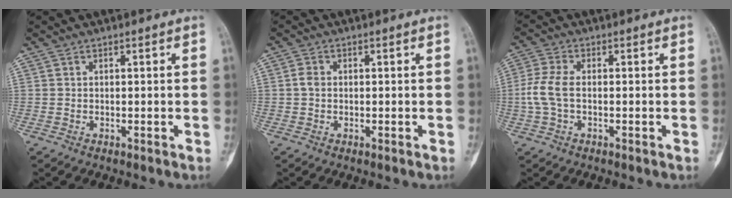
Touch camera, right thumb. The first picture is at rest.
{"total": 1.7, "force": [-0.1, 1.3, 1.0], "torque": [-0.015, 0.003, -0.004]}
{"total": 5.6, "force": [-0.5, 2.9, 4.8], "torque": [-0.128, 0.011, -0.014]}